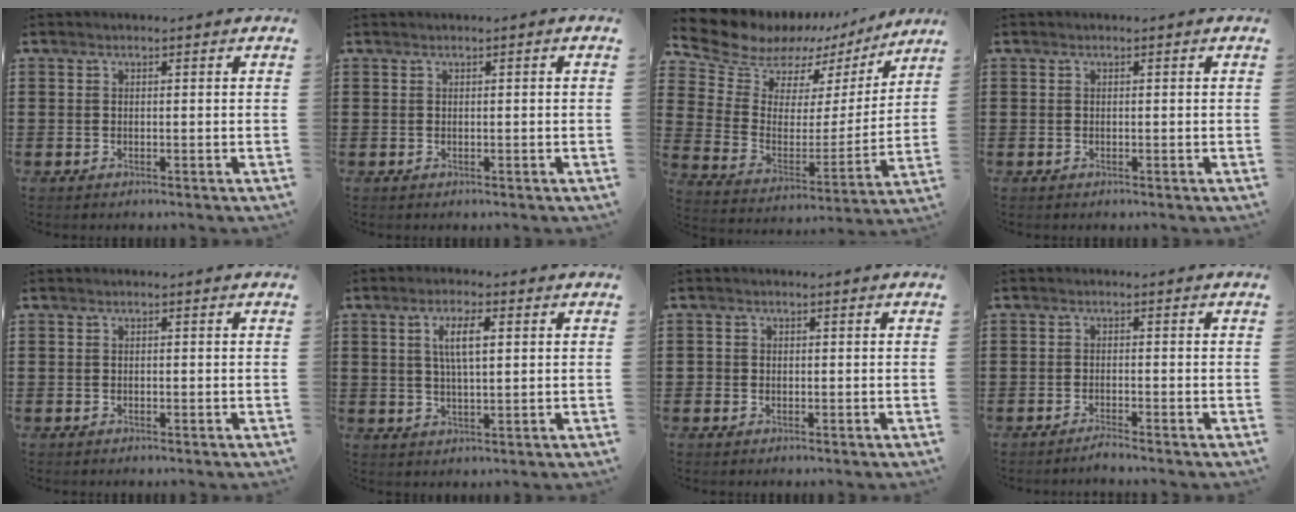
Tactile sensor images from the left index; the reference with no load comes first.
{"total": 0.0}
{"total": 9.4, "force": [8.4, 4.0, 1.4], "torque": [-0.066, -0.071, 0.145]}
{"total": 0.0}
{"total": 0.0}
{"total": 5.3, "force": [1.4, 1.7, 4.9], "torque": [-0.100, 0.009, 0.022]}
{"total": 0.7, "force": [0.0, 0.7, 0.2], "torque": [-0.006, 0.003, -0.002]}
{"total": 1.3, "force": [-1.1, -0.2, 0.7], "torque": [-0.012, -0.003, -0.020]}